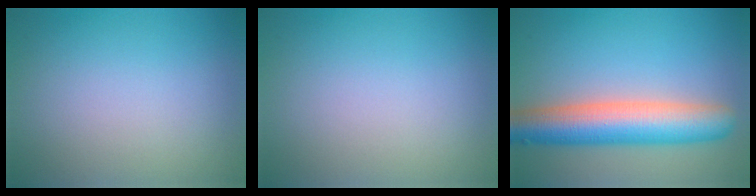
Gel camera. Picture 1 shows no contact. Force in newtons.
{"total": 0.0}
{"total": 8.2, "press": 8.2, "slide": 0.4}